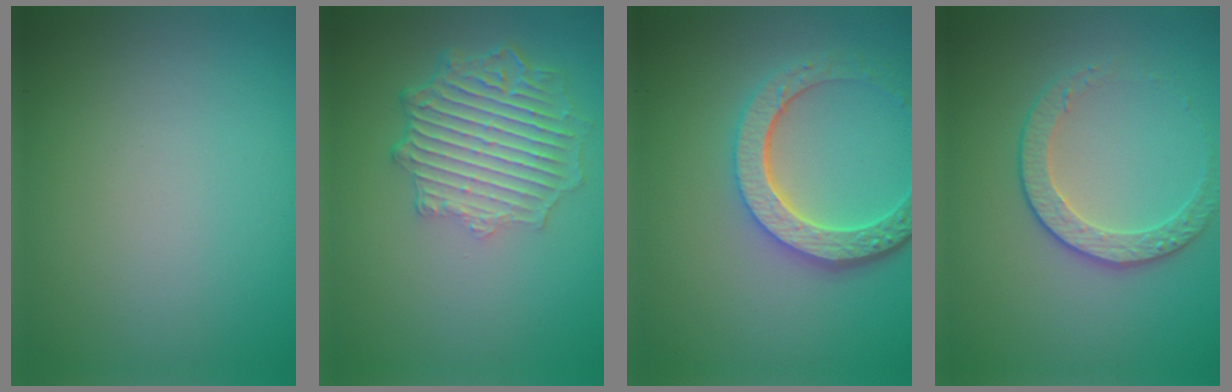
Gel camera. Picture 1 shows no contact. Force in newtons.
{"total": 6.1, "press": 4.6, "slide": 4.0}
{"total": 5.4, "press": 4.3, "slide": 3.4}
{"total": 2.4, "press": 1.9, "slide": 1.5}